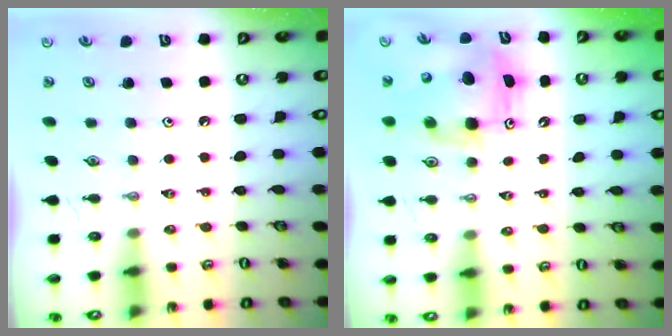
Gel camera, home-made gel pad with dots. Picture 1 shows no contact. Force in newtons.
{"total": 7.6, "press": 7.5, "slide": 1.4}